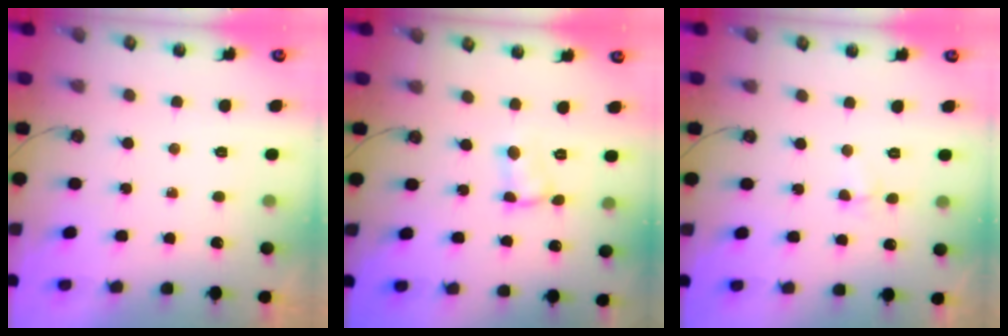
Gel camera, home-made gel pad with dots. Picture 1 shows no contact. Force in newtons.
{"total": 2.5, "press": 2.5, "slide": 0.5}
{"total": 2.9, "press": 2.8, "slide": 0.7}